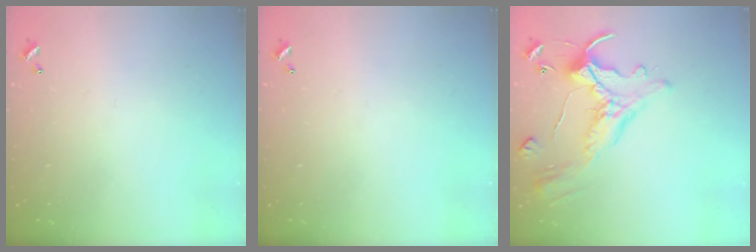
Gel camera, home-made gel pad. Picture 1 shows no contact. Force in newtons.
{"total": 0.0}
{"total": 2.5, "press": 2.2, "slide": 1.2}